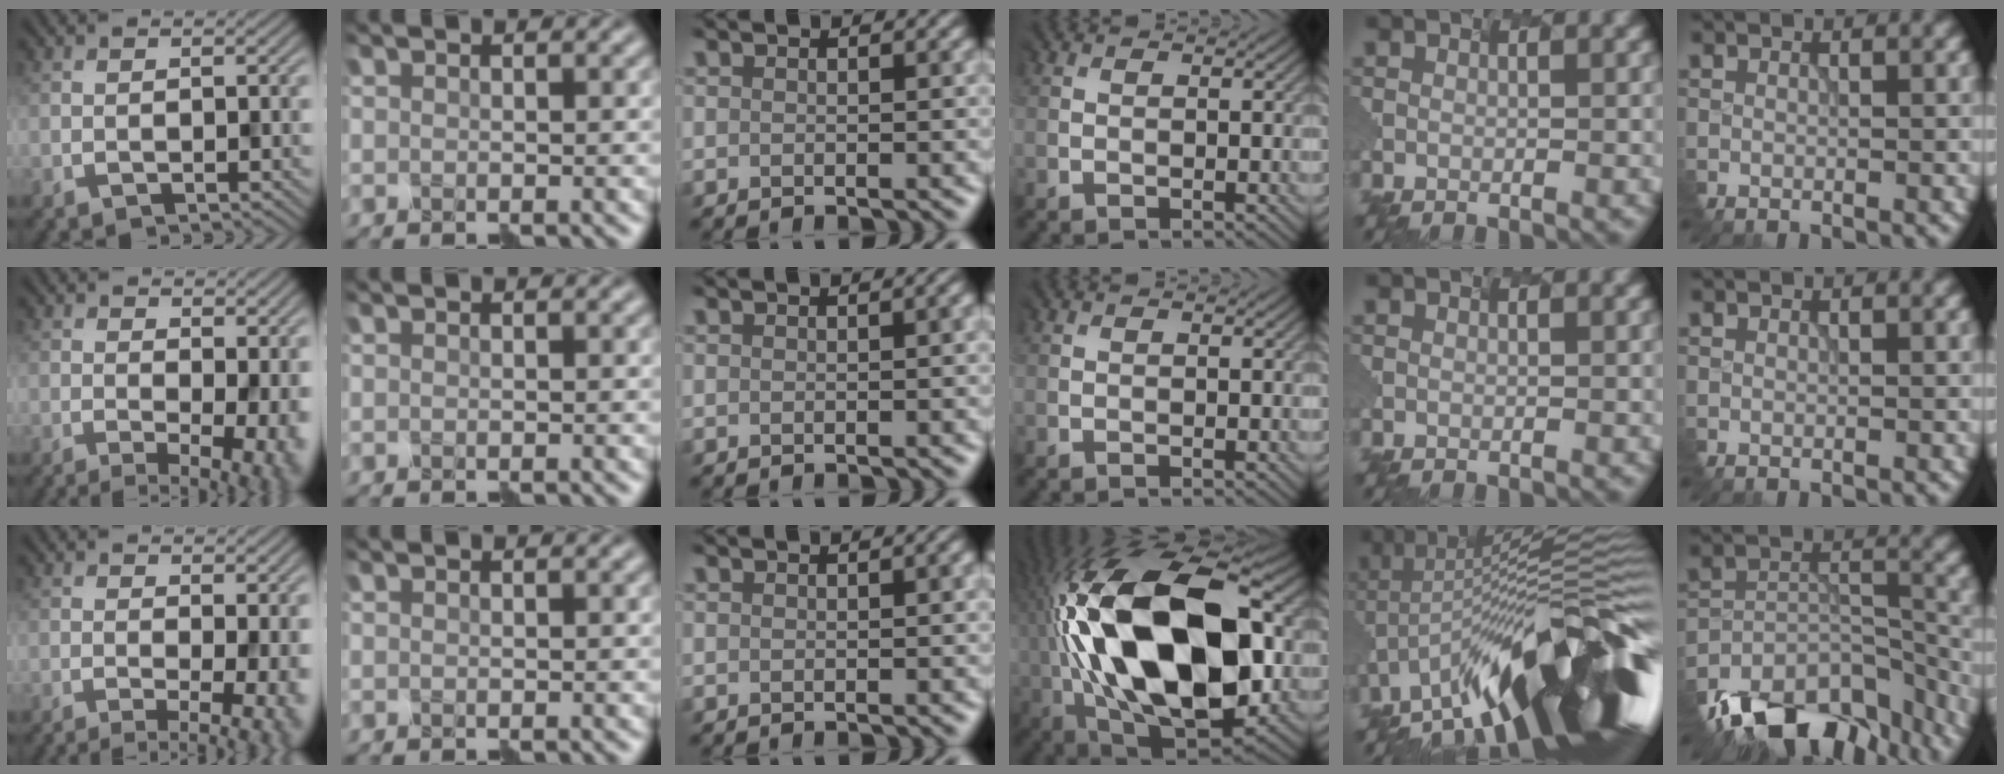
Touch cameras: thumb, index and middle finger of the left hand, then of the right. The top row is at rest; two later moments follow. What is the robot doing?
{"motion": "assemble", "object": "spray bottle"}